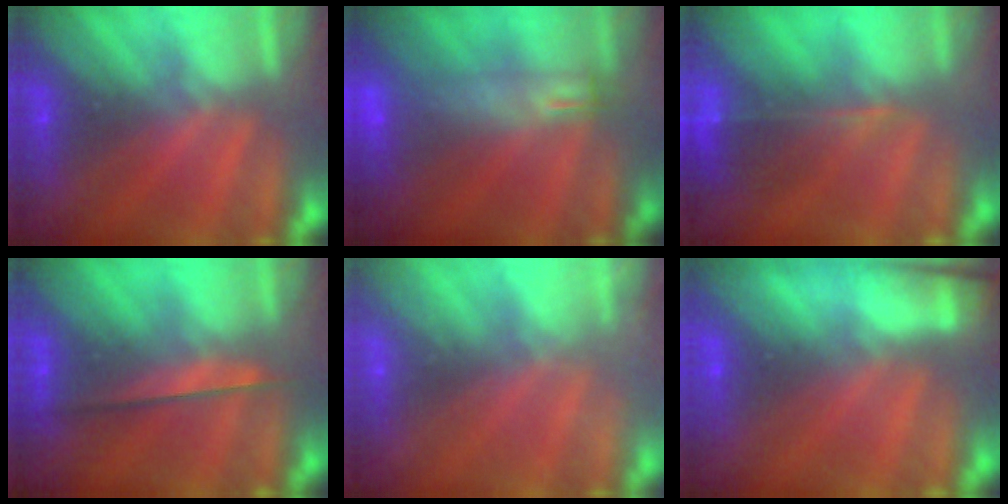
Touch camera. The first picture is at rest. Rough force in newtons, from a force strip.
{"total": 8.7}
{"total": 5.8}
{"total": 2.4}
{"total": 2.3}
{"total": 11.5}